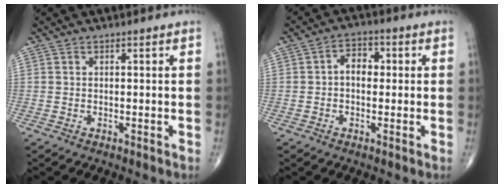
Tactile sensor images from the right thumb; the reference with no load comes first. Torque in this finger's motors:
{"motor_torque": [0.35, -0.32, 0.12, 0.08, 0.03]}